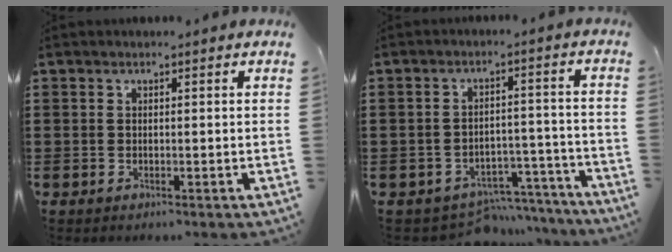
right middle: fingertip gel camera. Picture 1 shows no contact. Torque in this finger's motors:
{"motor_torque": [-0.08, 0.16, 0.06, 0.00]}